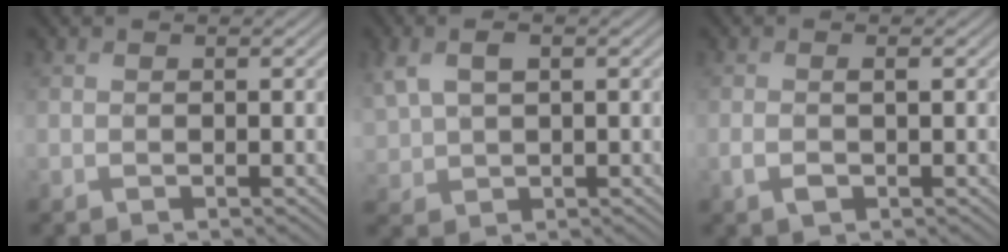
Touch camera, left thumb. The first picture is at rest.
{"total": 5.3, "force": [1.9, 3.3, 3.7], "torque": [-0.093, 0.005, 0.039]}
{"total": 1.6, "force": [-0.3, 0.6, 1.5], "torque": [-0.032, 0.002, -0.006]}